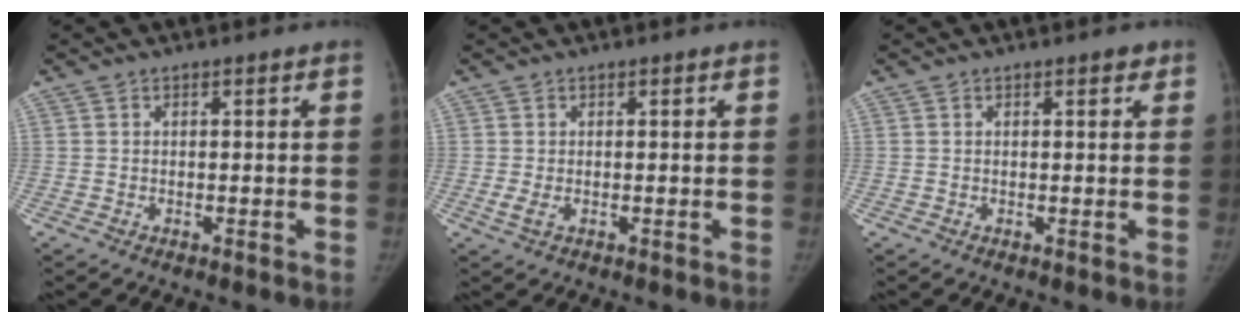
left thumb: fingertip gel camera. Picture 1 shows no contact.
{"total": 1.7, "force": [-0.1, 1.0, 1.3], "torque": [-0.034, -0.006, -0.001]}
{"total": 1.2, "force": [0.7, 0.6, 0.7], "torque": [-0.002, -0.001, 0.005]}